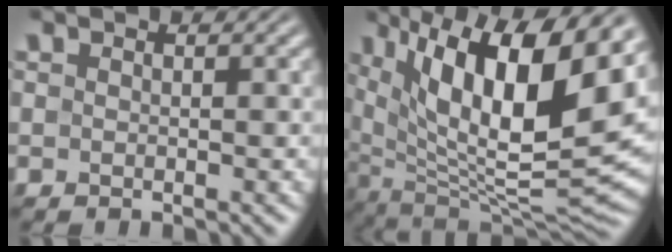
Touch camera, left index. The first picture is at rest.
{"total": 15.6, "force": [6.7, 5.8, 12.8], "torque": [-0.218, 0.001, 0.123]}